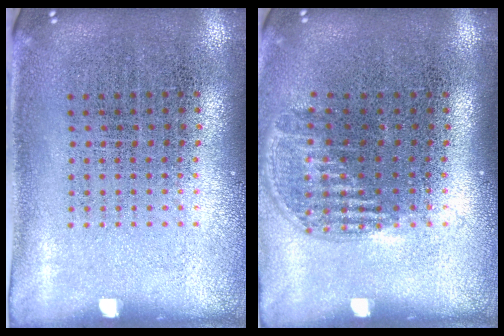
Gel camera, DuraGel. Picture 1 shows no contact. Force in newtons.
{"total": 1.0, "press": 0.8, "slide": 0.6}